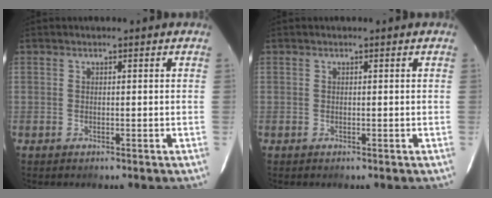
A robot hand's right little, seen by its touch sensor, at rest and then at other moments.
{"total": 0.0}